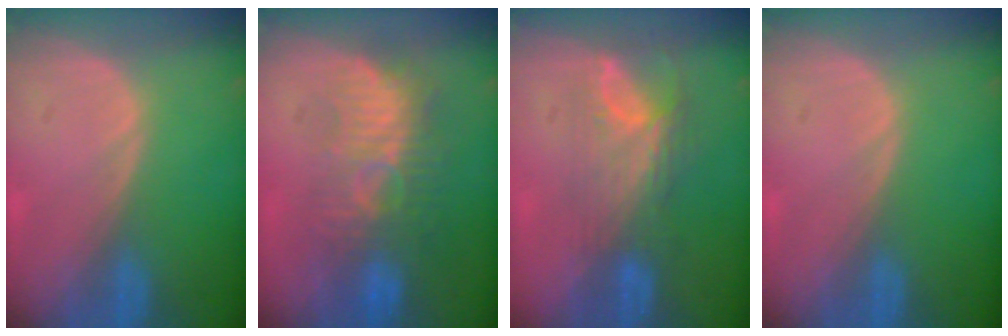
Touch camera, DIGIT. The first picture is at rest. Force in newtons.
{"total": 9.1, "press": 8.5, "slide": 3.3}
{"total": 8.0, "press": 6.6, "slide": 4.5}
{"total": 0.0}